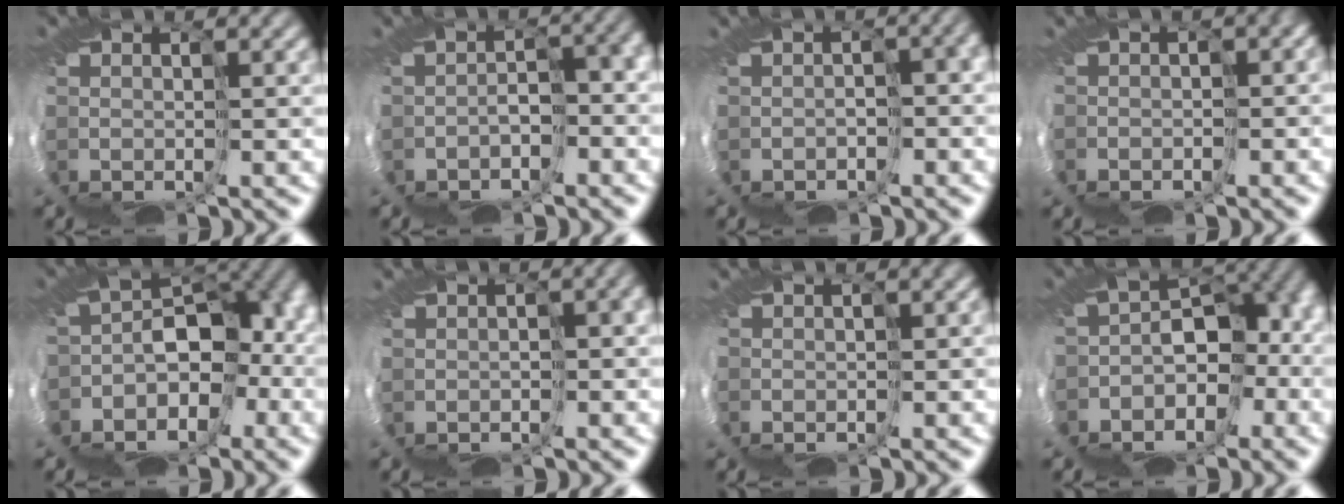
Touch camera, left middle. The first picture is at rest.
{"total": 3.1, "force": [-1.9, 0.9, 2.3], "torque": [-0.040, -0.008, -0.030]}
{"total": 1.9, "force": [-1.4, 0.4, 1.2], "torque": [-0.015, -0.007, -0.015]}
{"total": 2.8, "force": [-2.1, 1.3, 1.3], "torque": [-0.011, -0.002, -0.030]}
{"total": 9.2, "force": [-2.4, 6.3, 6.3], "torque": [-0.113, -0.012, -0.019]}
{"total": 1.6, "force": [-1.1, 0.4, 1.0], "torque": [-0.010, 0.000, -0.012]}
{"total": 2.0, "force": [-1.8, 0.6, 0.6], "torque": [-0.007, 0.000, -0.027]}
{"total": 8.2, "force": [-2.7, 5.4, 5.5], "torque": [-0.099, -0.017, -0.025]}